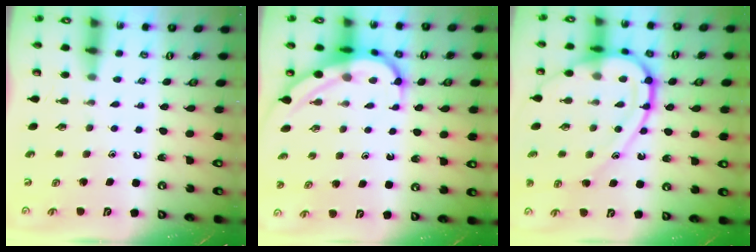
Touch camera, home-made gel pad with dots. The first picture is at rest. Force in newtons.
{"total": 6.5, "press": 6.4, "slide": 0.7}
{"total": 17.6, "press": 17.5, "slide": 1.7}